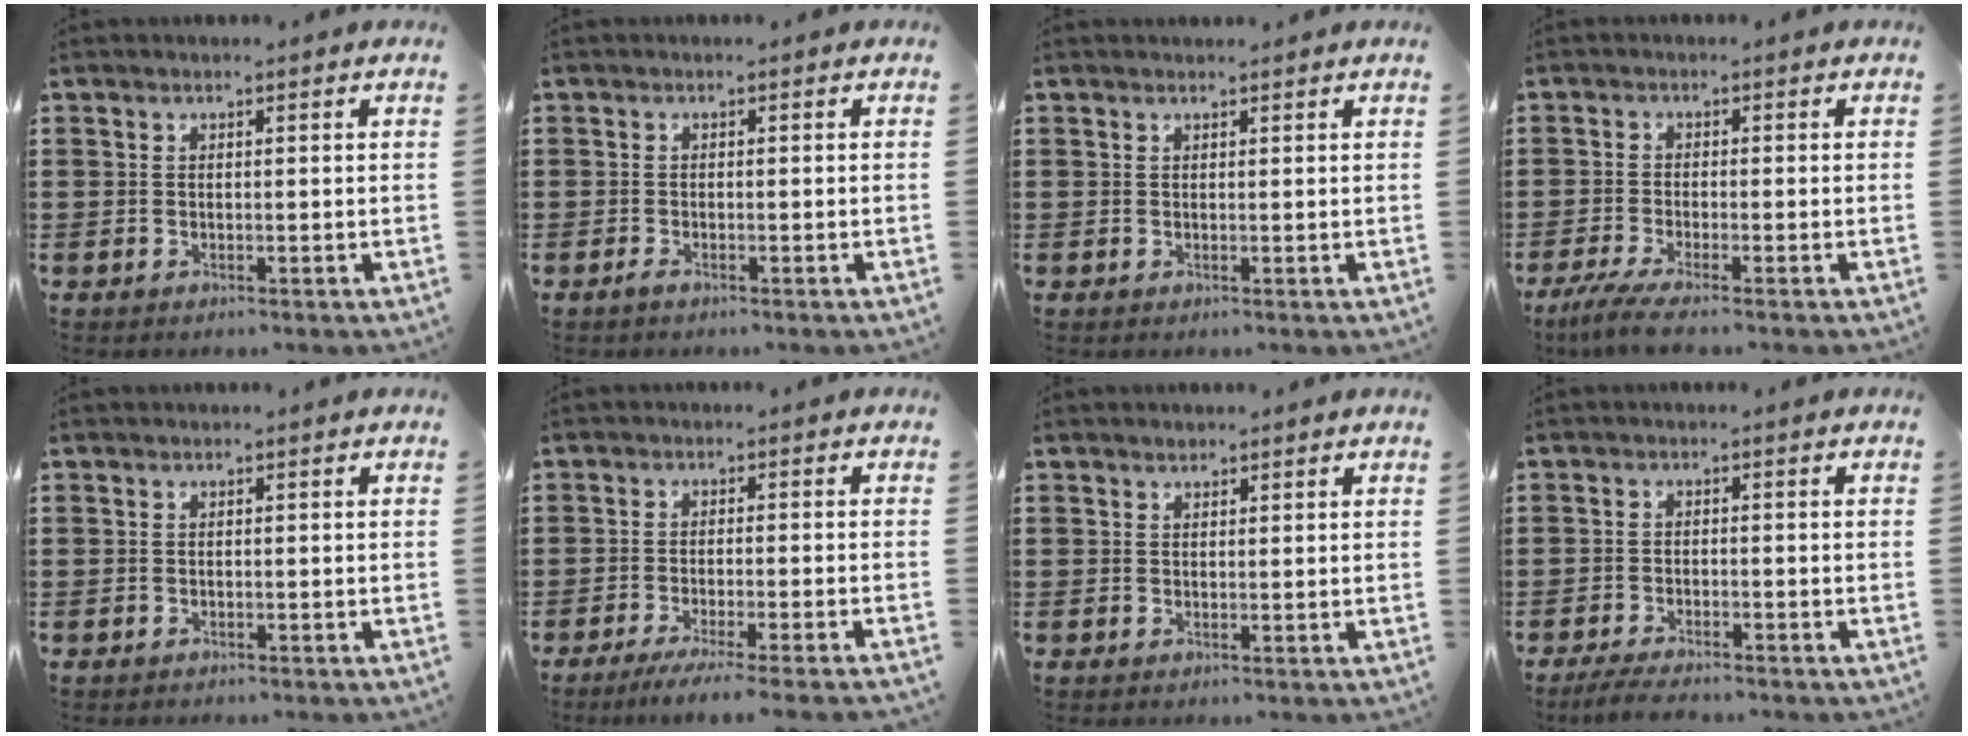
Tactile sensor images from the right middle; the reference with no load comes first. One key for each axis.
{"total": 0.8, "fx": -0.6, "fy": 0.2, "fz": 0.5, "tx": -0.011, "ty": -0.005, "tz": -0.011}
{"total": 0.6, "fx": 0.6, "fy": -0.1, "fz": 0.1, "tx": -0.003, "ty": 0.001, "tz": 0.011}
{"total": 3.4, "fx": -2.6, "fy": -0.2, "fz": 2.2, "tx": -0.058, "ty": -0.018, "tz": -0.053}
{"total": 0.5, "fx": -0.5, "fy": 0.2, "fz": -0.1, "tx": 0.002, "ty": 0.001, "tz": -0.011}
{"total": 3.3, "fx": -2.8, "fy": -0.4, "fz": 1.7, "tx": -0.026, "ty": -0.007, "tz": -0.053}
{"total": 0.7, "fx": 0.6, "fy": 0.3, "fz": -0.1, "tx": 0.000, "ty": -0.001, "tz": 0.013}
{"total": 3.0, "fx": -2.8, "fy": 0.3, "fz": 1.1, "tx": -0.033, "ty": -0.006, "tz": -0.060}